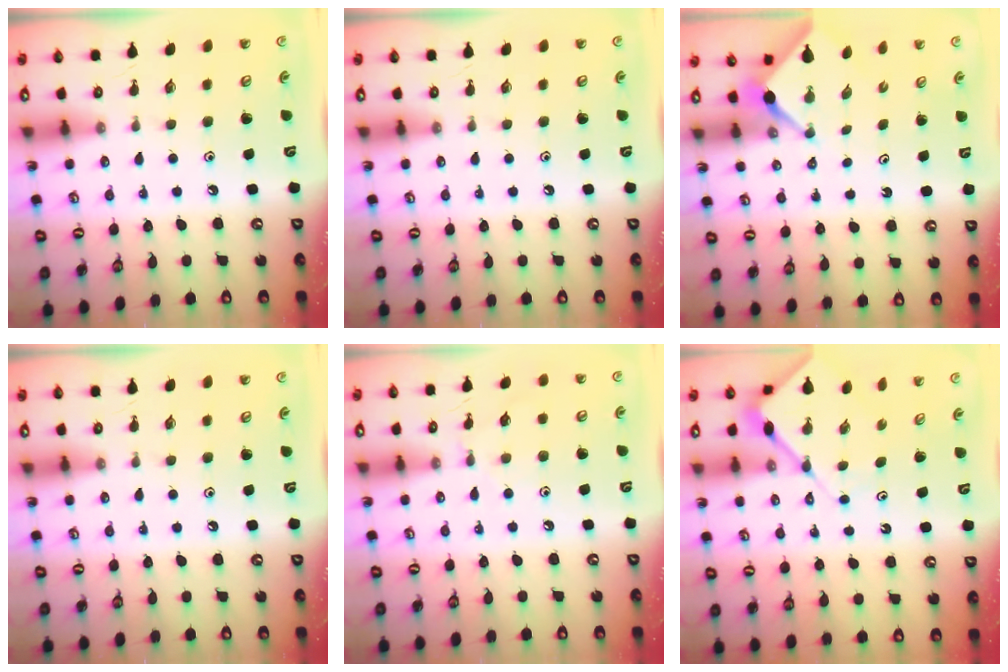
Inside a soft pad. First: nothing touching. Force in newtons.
{"total": 0.0}
{"total": 2.4, "press": 2.4, "slide": 0.3}
{"total": 0.0}
{"total": 4.4, "press": 4.4, "slide": 0.6}
{"total": 6.9, "press": 6.9, "slide": 0.5}